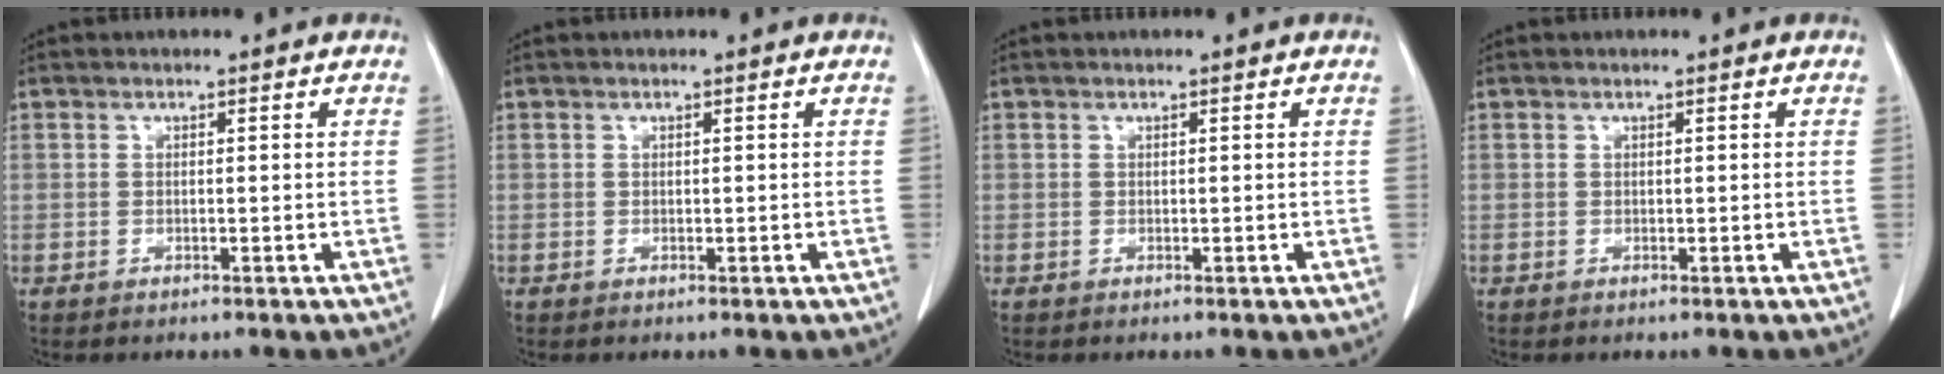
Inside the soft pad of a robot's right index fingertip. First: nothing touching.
{"total": 0.0}
{"total": 0.0}
{"total": 0.0}